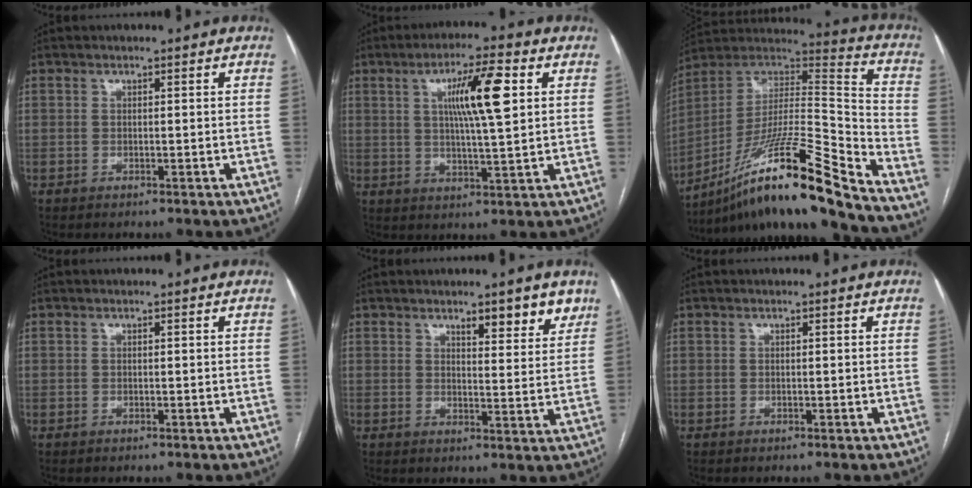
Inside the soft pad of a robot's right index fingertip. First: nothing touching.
{"total": 10.1, "force": [2.9, 0.8, 9.6], "torque": [-0.162, 0.007, 0.048]}
{"total": 21.2, "force": [-15.8, -0.9, 14.1], "torque": [-0.257, 0.013, -0.281]}
{"total": 0.0}
{"total": 6.0, "force": [4.4, 1.6, 3.7], "torque": [-0.042, -0.012, 0.055]}
{"total": 0.0}